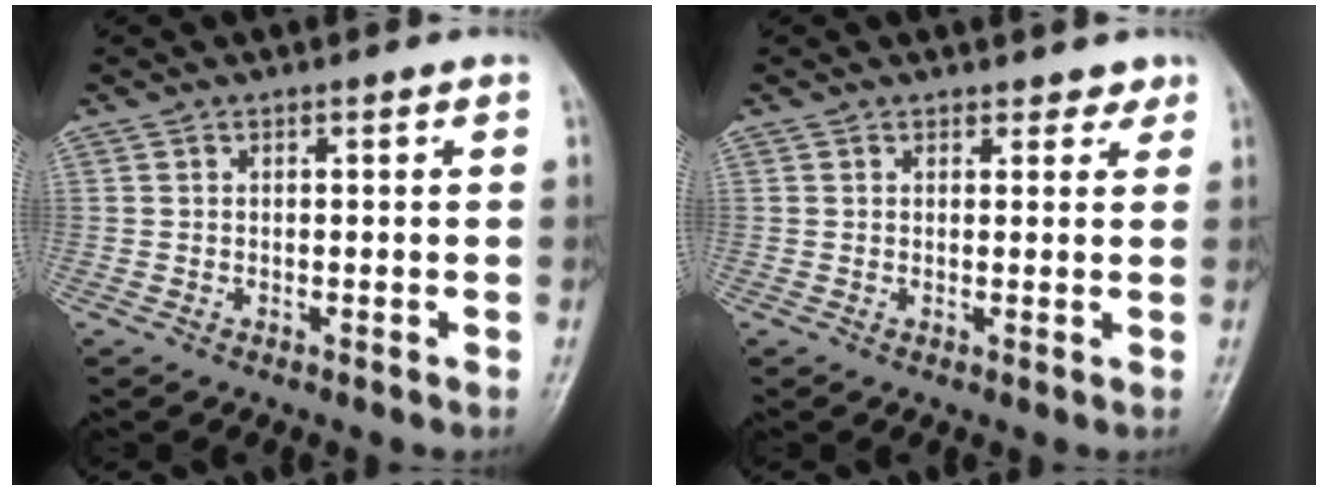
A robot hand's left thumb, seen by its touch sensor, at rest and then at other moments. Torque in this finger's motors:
{"motor_torque": [-0.05, 0.00, 0.08, 0.14, 0.01]}